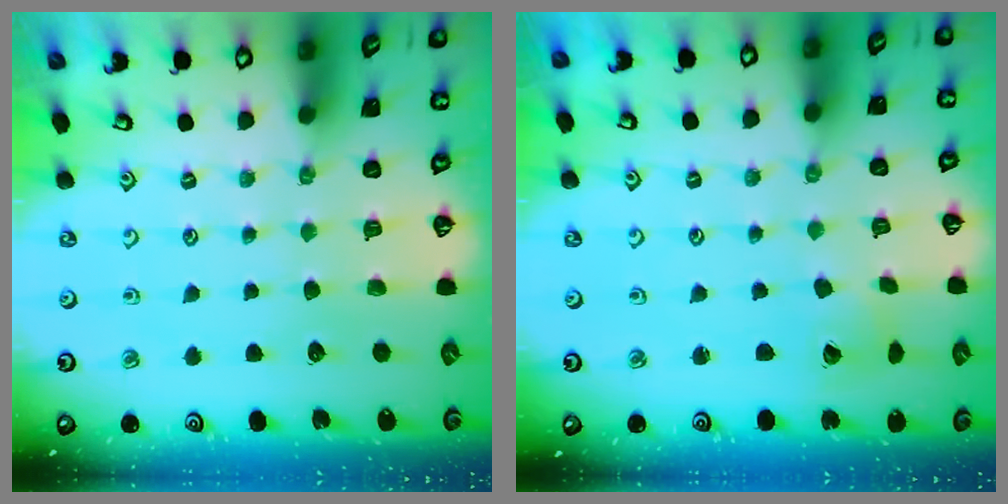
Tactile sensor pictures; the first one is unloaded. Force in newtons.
{"total": 4.4, "press": 4.4, "slide": 0.5}